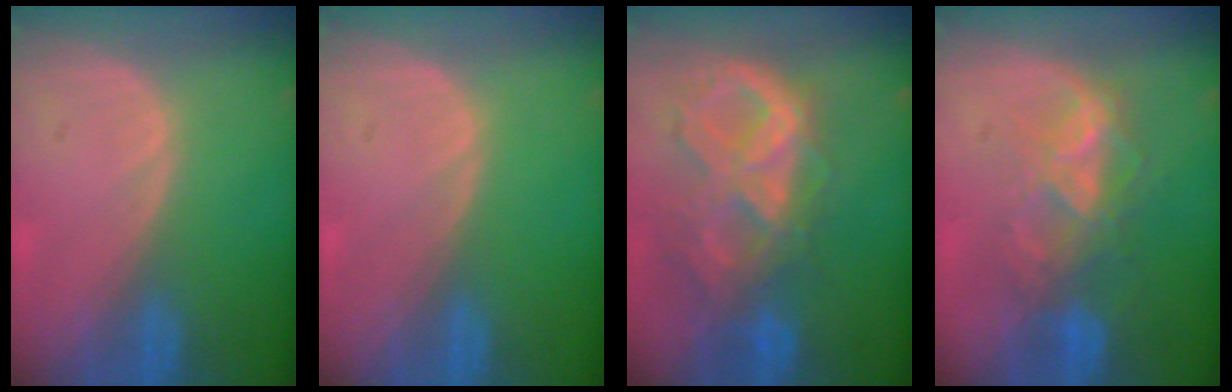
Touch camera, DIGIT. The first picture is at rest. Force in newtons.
{"total": 0.0}
{"total": 10.5, "press": 8.8, "slide": 5.8}
{"total": 7.1, "press": 6.7, "slide": 2.4}